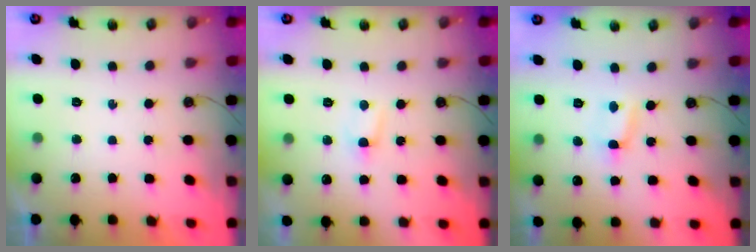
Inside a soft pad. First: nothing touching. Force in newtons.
{"total": 2.6, "press": 2.6, "slide": 0.3}
{"total": 1.5, "press": 1.5, "slide": 0.3}